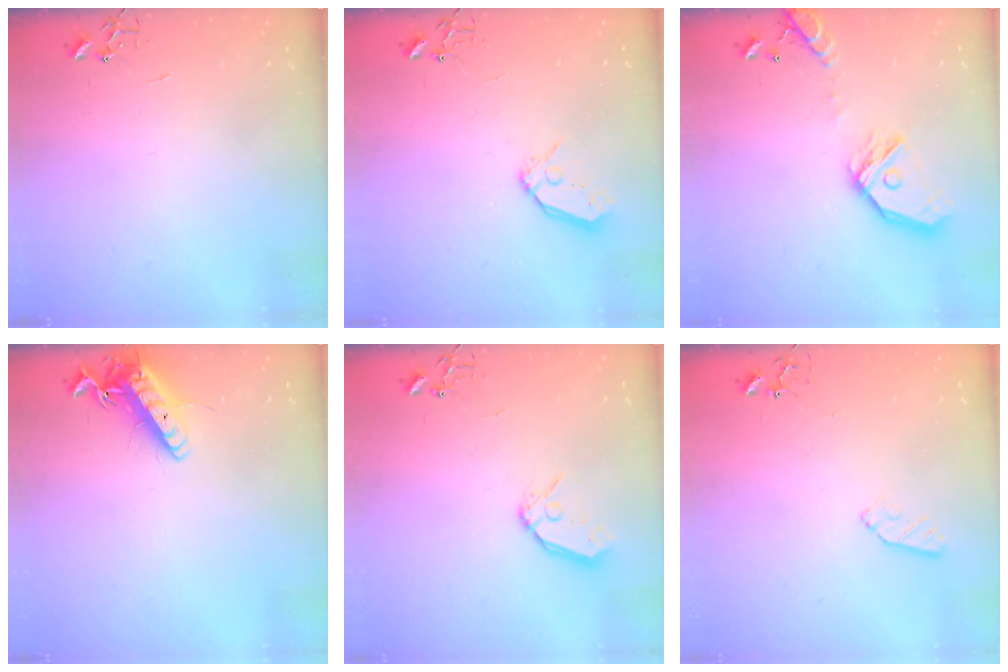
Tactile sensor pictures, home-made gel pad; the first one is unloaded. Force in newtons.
{"total": 8.6, "press": 8.6, "slide": 0.7}
{"total": 17.0, "press": 16.8, "slide": 2.7}
{"total": 13.9, "press": 13.9, "slide": 1.3}
{"total": 9.2, "press": 9.1, "slide": 0.9}
{"total": 6.1, "press": 6.1, "slide": 0.8}